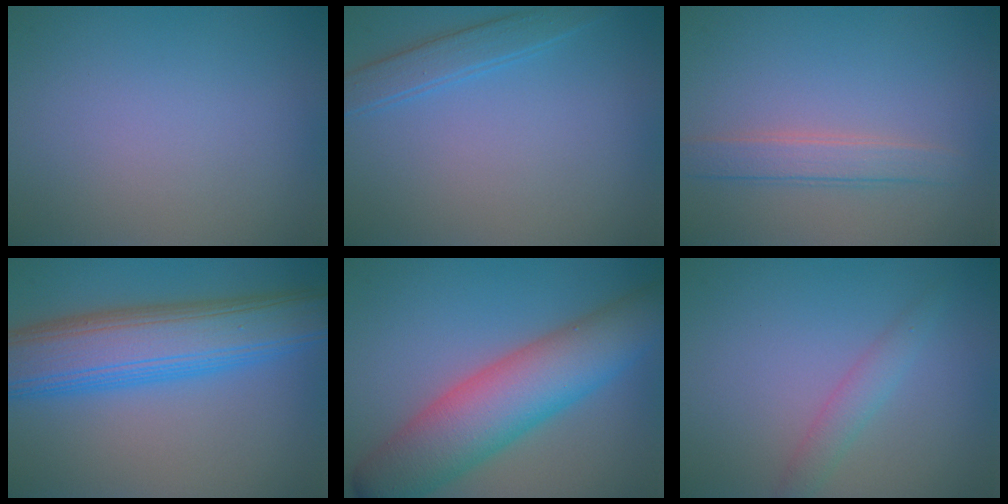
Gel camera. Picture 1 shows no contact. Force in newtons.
{"total": 2.2, "press": 2.2, "slide": 0.2}
{"total": 2.4, "press": 2.4, "slide": 0.1}
{"total": 9.5, "press": 9.5, "slide": 0.3}
{"total": 9.9, "press": 9.9, "slide": 0.2}
{"total": 1.9, "press": 1.9, "slide": 0.0}